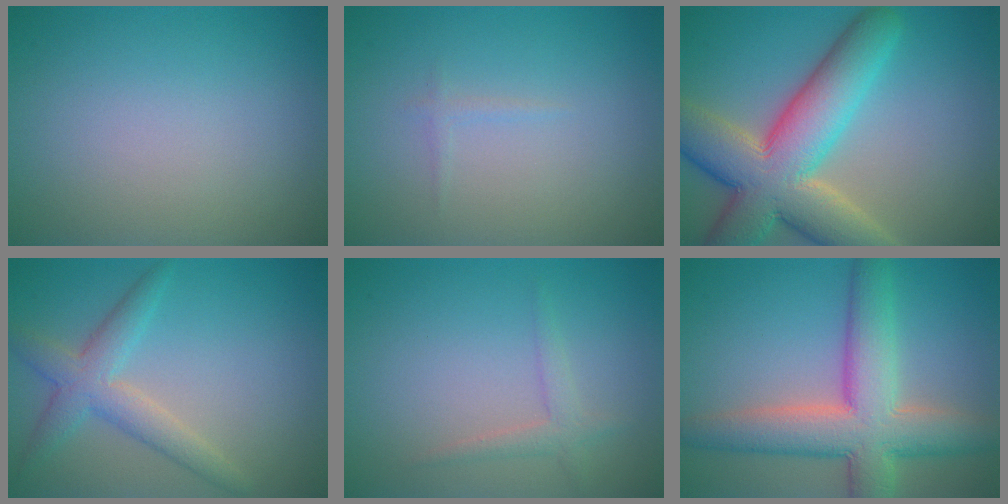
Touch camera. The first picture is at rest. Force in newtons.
{"total": 0.6, "press": 0.6, "slide": 0.0}
{"total": 11.6, "press": 11.5, "slide": 0.7}
{"total": 3.7, "press": 3.7, "slide": 0.1}
{"total": 1.6, "press": 1.6, "slide": 0.1}
{"total": 8.6, "press": 8.6, "slide": 0.5}